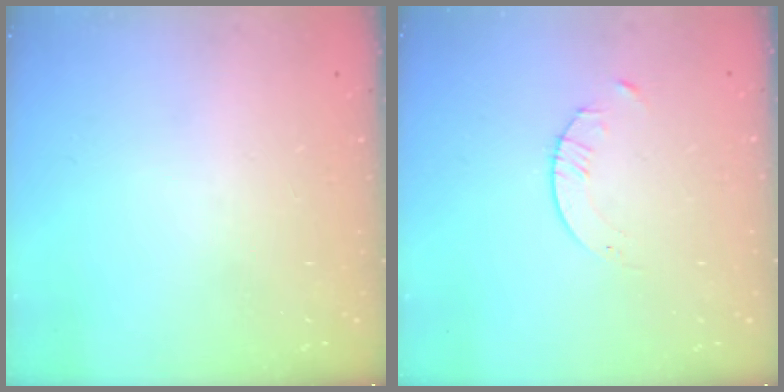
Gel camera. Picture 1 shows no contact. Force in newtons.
{"total": 2.1, "press": 2.1, "slide": 0.3}